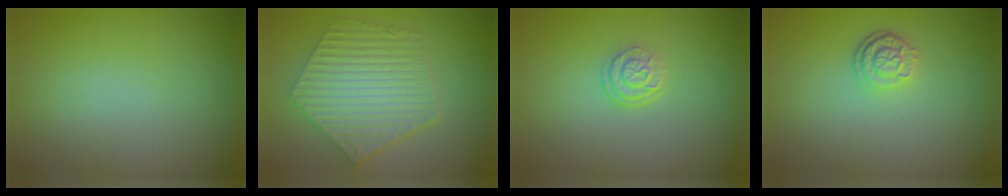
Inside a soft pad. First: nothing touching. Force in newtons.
{"total": 6.5, "press": 5.0, "slide": 4.1}
{"total": 2.5, "press": 1.8, "slide": 1.8}
{"total": 2.5, "press": 2.1, "slide": 1.3}